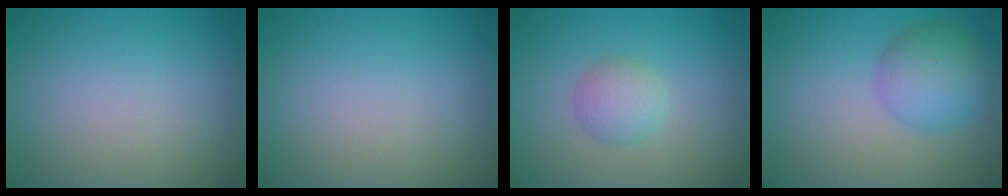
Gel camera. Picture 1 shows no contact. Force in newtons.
{"total": 0.0}
{"total": 2.4, "press": 2.4, "slide": 0.1}
{"total": 4.7, "press": 4.7, "slide": 0.0}